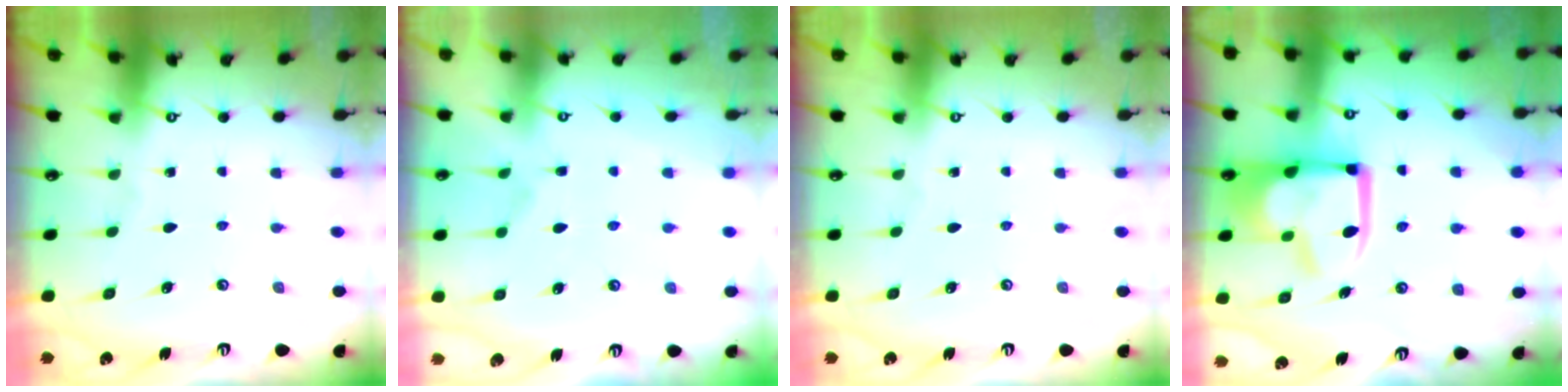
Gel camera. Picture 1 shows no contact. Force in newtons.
{"total": 3.4, "press": 3.2, "slide": 1.1}
{"total": 0.0}
{"total": 14.3, "press": 14.2, "slide": 1.7}